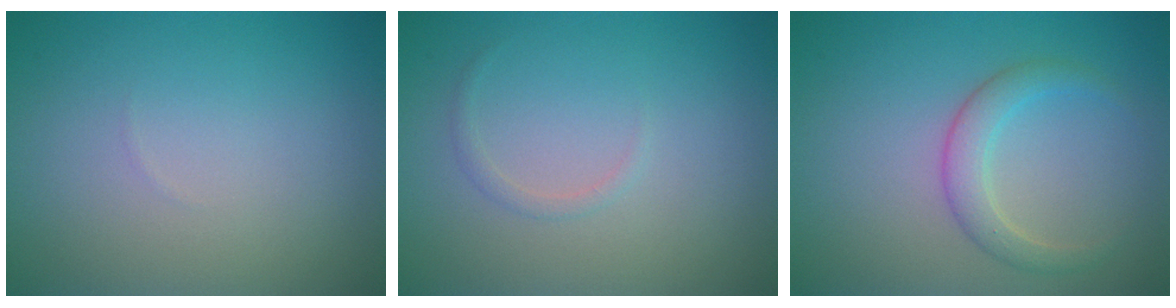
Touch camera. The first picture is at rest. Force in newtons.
{"total": 0.7, "press": 0.7, "slide": 0.0}
{"total": 2.5, "press": 2.5, "slide": 0.2}